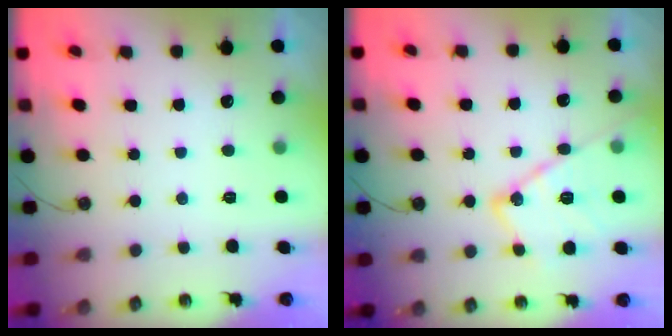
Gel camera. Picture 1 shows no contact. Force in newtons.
{"total": 17.3, "press": 17.2, "slide": 1.6}